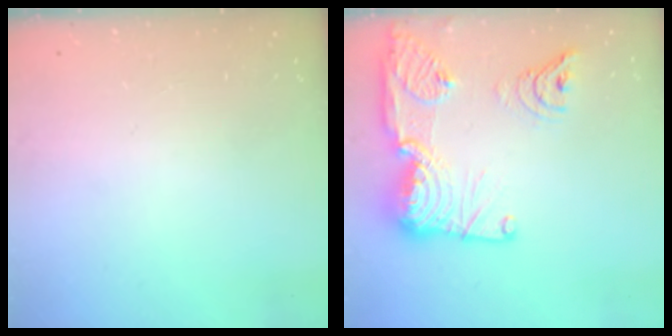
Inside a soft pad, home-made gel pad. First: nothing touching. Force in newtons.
{"total": 27.4, "press": 26.4, "slide": 7.2}